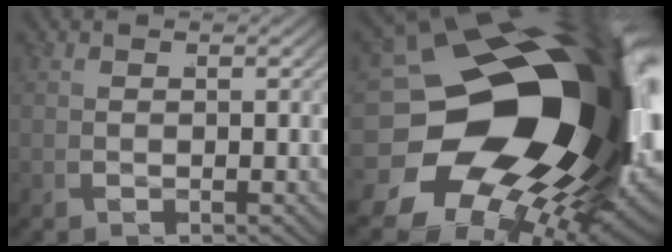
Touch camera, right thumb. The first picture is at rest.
{"total": 36.4, "force": [0.1, 21.8, 29.1], "torque": [-0.424, -0.062, 0.011]}